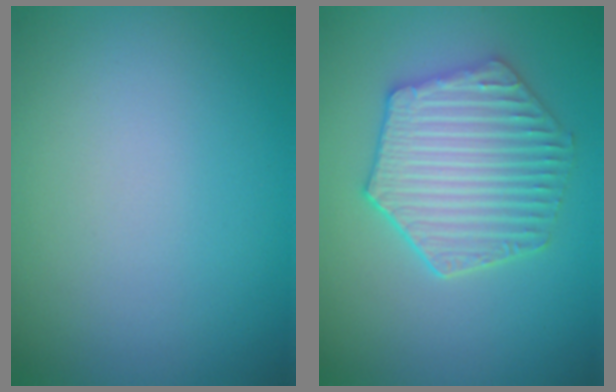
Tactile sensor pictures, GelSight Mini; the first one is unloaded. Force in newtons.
{"total": 5.6, "press": 4.7, "slide": 3.0}